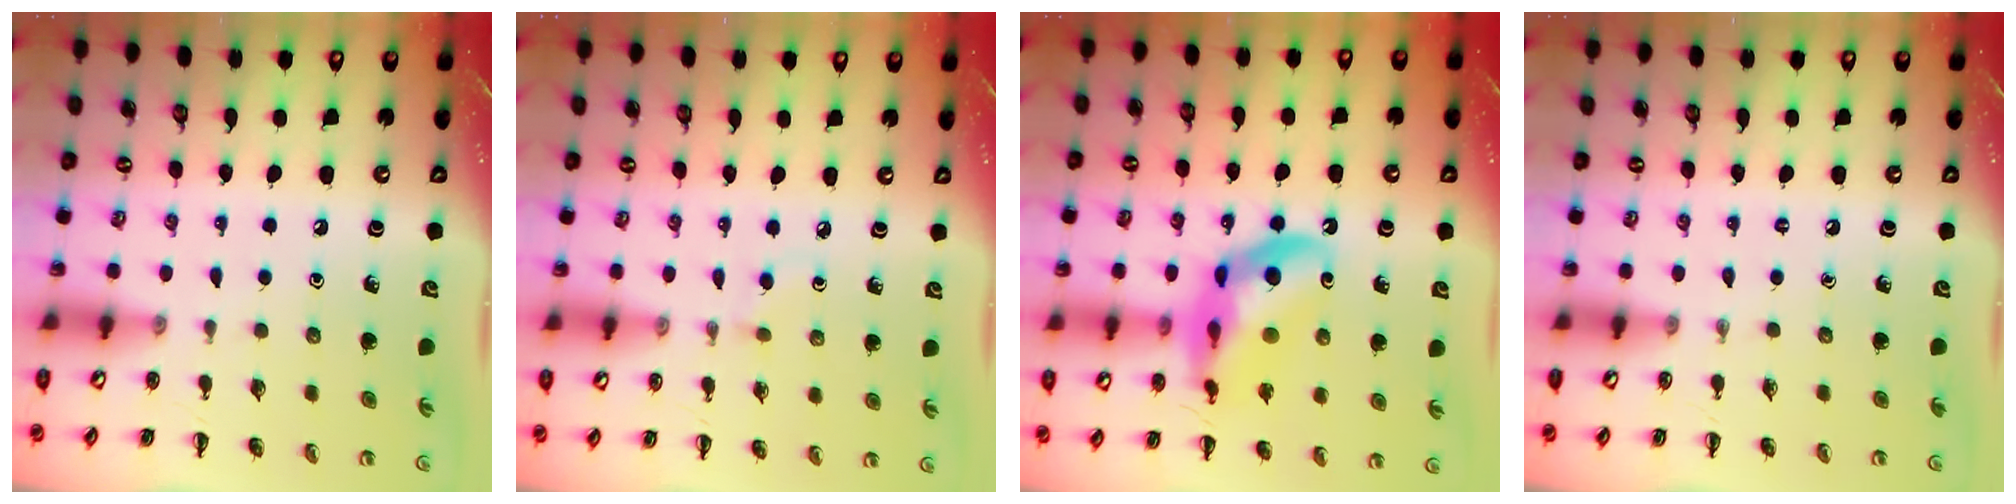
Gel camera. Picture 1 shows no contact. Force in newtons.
{"total": 2.0, "press": 1.8, "slide": 0.9}
{"total": 16.3, "press": 15.9, "slide": 3.5}
{"total": 0.0}